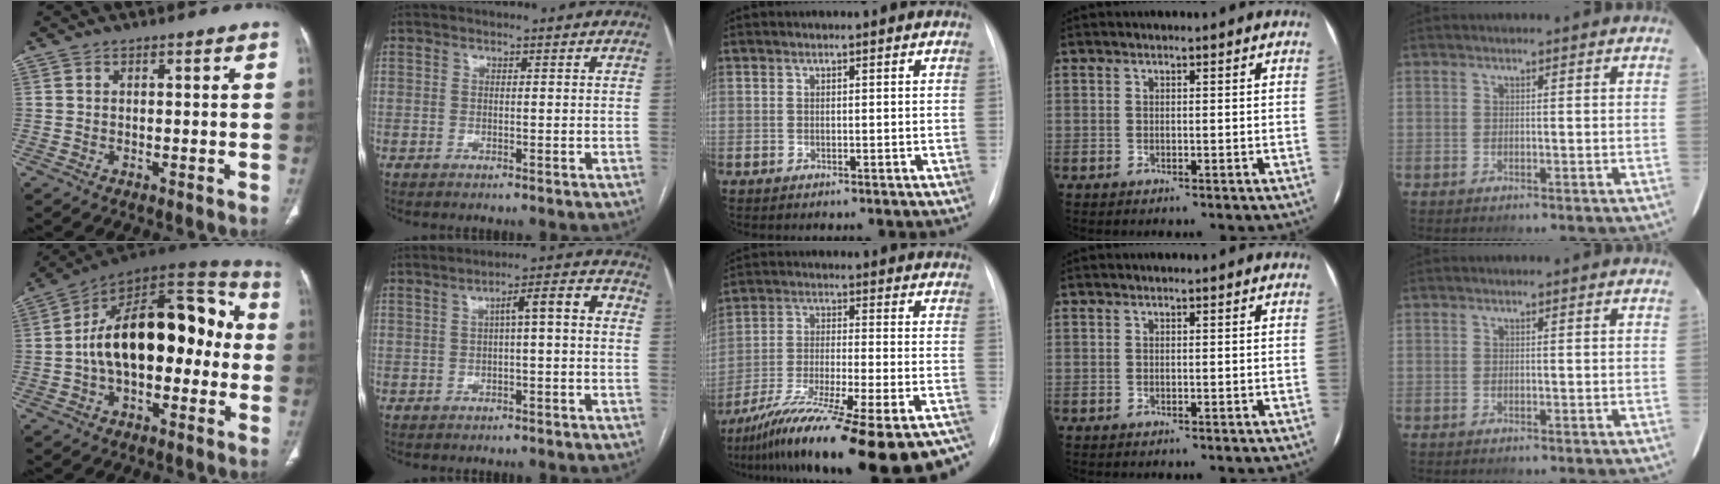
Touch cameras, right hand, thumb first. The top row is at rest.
{"thumb": {"total": 23.2, "force": [-0.7, 12.7, 19.4], "torque": [-0.281, 0.055, -0.022]}, "index": {"total": 5.5, "force": [0.0, 0.9, 5.4], "torque": [-0.079, 0.028, 0.001]}, "middle": {"total": 27.9, "force": [-22.6, 2.7, 16.1], "torque": [-0.199, -0.033, -0.334]}}